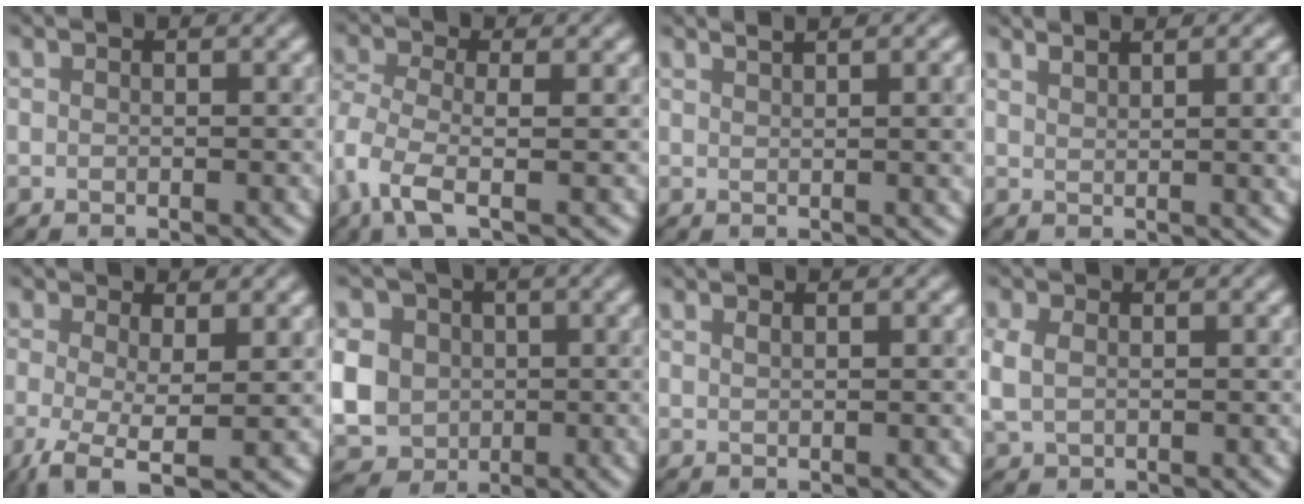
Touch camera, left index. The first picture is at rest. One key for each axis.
{"total": 3.2, "fx": -1.2, "fy": 1.0, "fz": 2.8, "tx": -0.066, "ty": -0.002, "tz": -0.032}
{"total": 4.3, "fx": 1.9, "fy": 1.4, "fz": 3.6, "tx": -0.023, "ty": 0.017, "tz": 0.014}
{"total": 5.3, "fx": 2.7, "fy": 1.8, "fz": 4.2, "tx": -0.029, "ty": 0.020, "tz": 0.032}
{"total": 4.4, "fx": -1.4, "fy": 1.5, "fz": 4.0, "tx": -0.087, "ty": -0.007, "tz": -0.030}
{"total": 6.9, "fx": 0.2, "fy": 6.3, "fz": 2.9, "tx": -0.080, "ty": 0.007, "tz": -0.010}
{"total": 1.0, "fx": 0.5, "fy": 0.3, "fz": 0.8, "tx": -0.005, "ty": 0.007, "tz": 0.006}
{"total": 2.2, "fx": 0.4, "fy": 1.7, "fz": 1.3, "tx": -0.040, "ty": 0.004, "tz": 0.010}